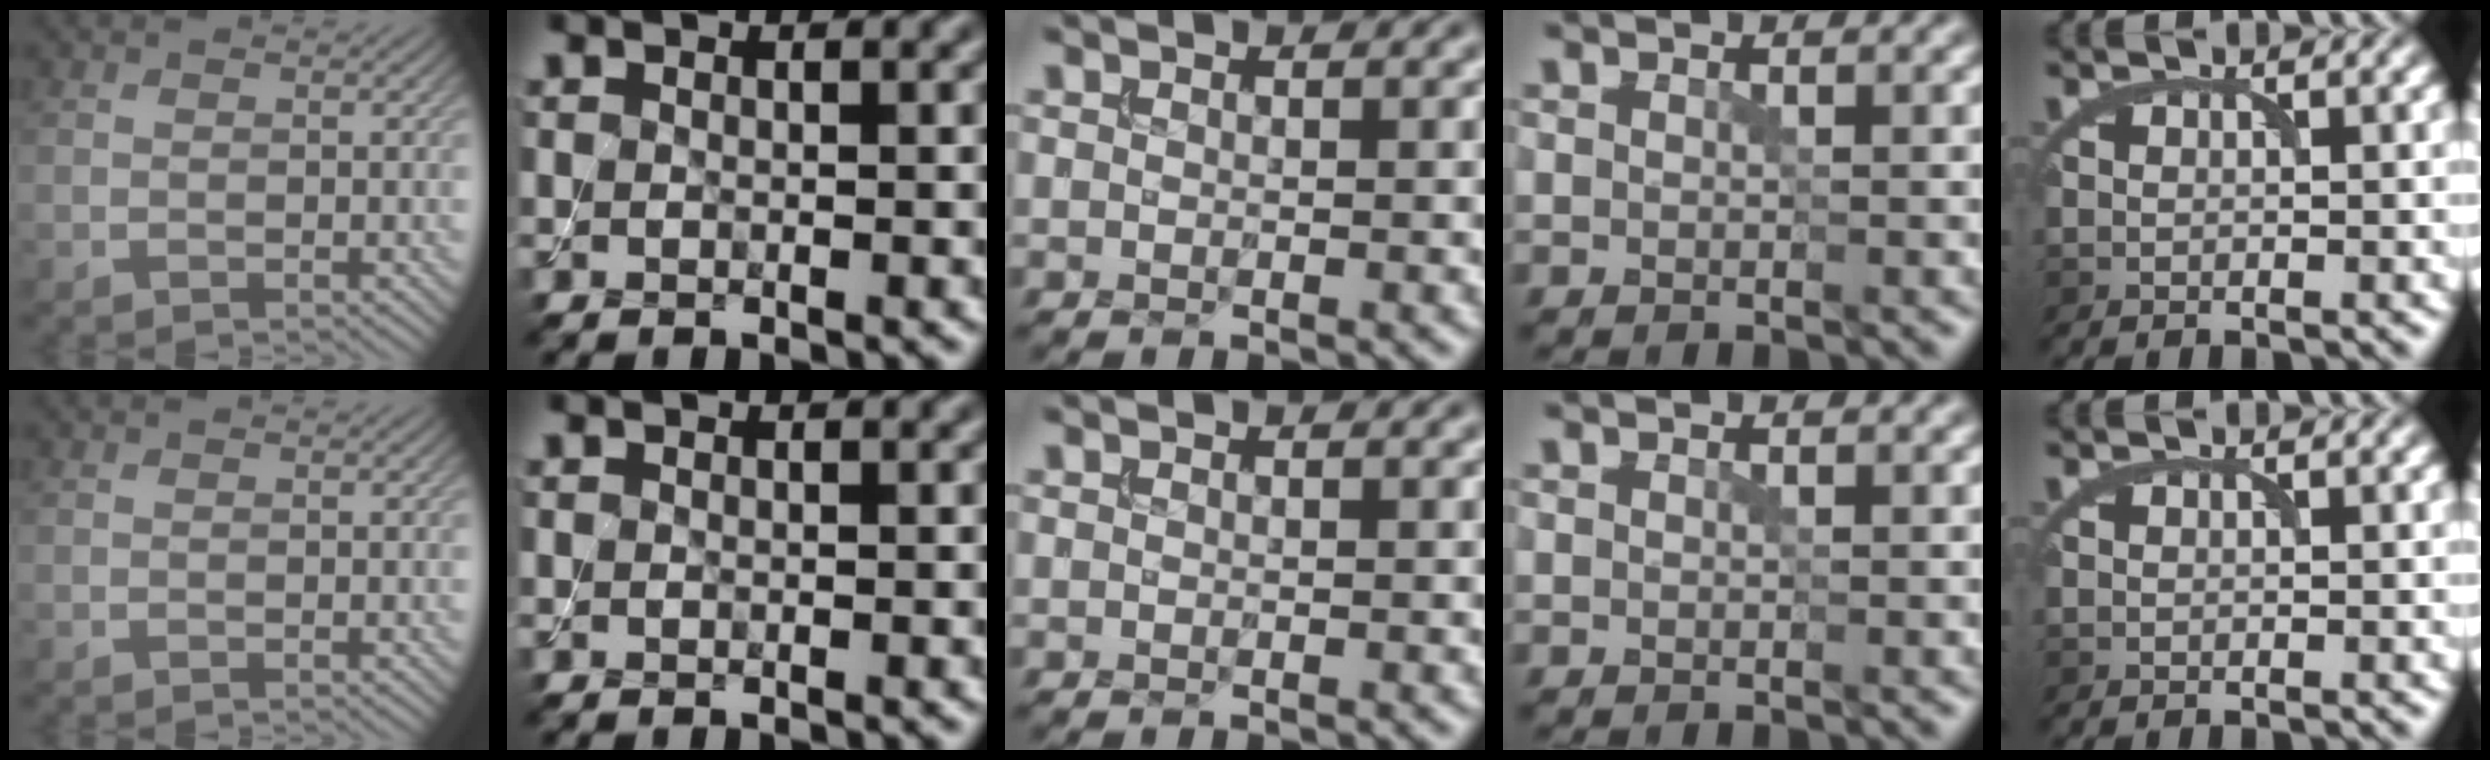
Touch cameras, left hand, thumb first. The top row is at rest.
{}